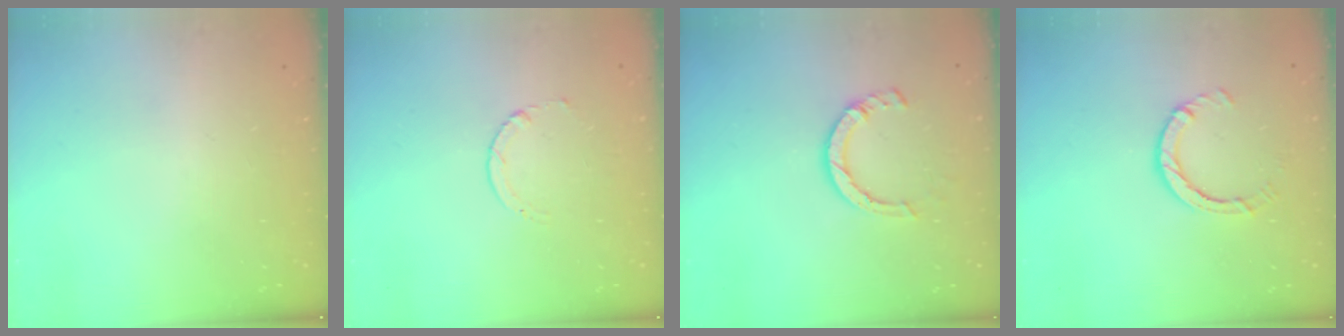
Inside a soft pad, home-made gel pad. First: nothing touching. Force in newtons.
{"total": 1.7, "press": 1.7, "slide": 0.2}
{"total": 6.7, "press": 6.7, "slide": 0.9}
{"total": 4.2, "press": 4.2, "slide": 0.4}